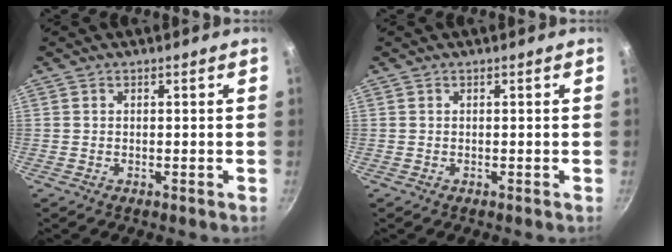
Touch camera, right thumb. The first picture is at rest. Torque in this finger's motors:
{"motor_torque": [-0.29, 0.07, -0.31, 0.19, 0.00]}